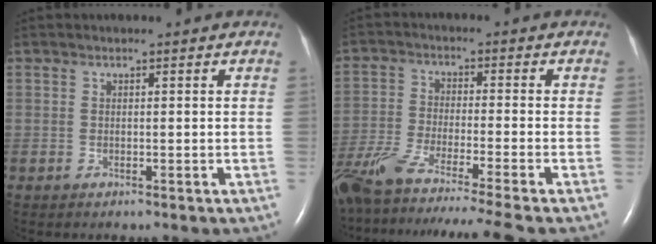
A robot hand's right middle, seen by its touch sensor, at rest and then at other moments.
{"total": 18.5, "force": [-15.6, -1.6, 9.7], "torque": [-0.186, -0.052, -0.262]}